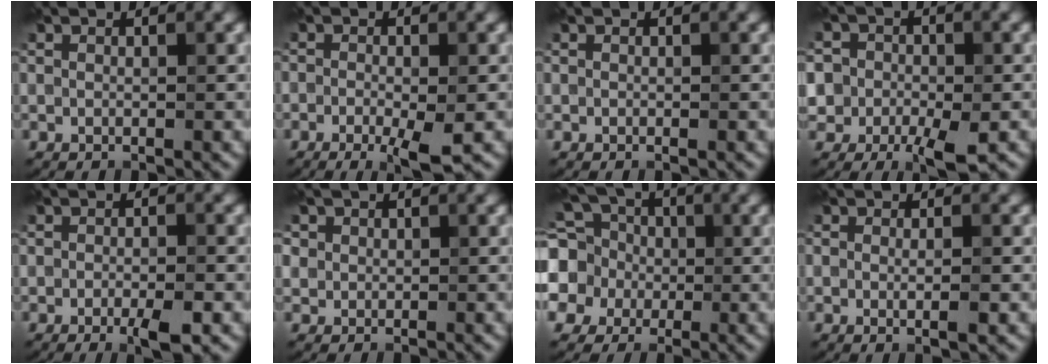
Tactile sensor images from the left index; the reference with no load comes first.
{"total": 3.6, "force": [-1.5, 0.9, 3.1], "torque": [-0.052, -0.008, -0.029]}
{"total": 0.0}
{"total": 7.1, "force": [-2.6, 5.5, 3.8], "torque": [-0.043, -0.007, -0.056]}
{"total": 2.8, "force": [-1.3, 0.8, 2.3], "torque": [-0.037, -0.003, -0.022]}
{"total": 1.8, "force": [0.9, 1.5, 0.4], "torque": [-0.007, 0.001, 0.024]}
{"total": 10.1, "force": [1.2, 8.9, 4.7], "torque": [-0.117, 0.019, -0.018]}
{"total": 1.6, "force": [-0.2, 0.3, 1.6], "torque": [-0.026, -0.006, -0.004]}